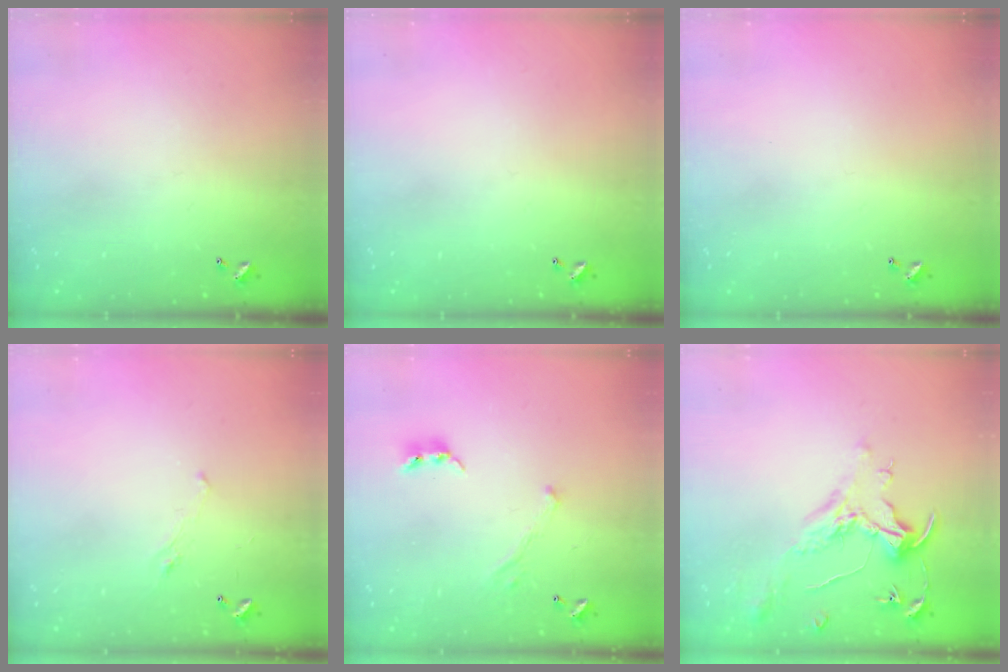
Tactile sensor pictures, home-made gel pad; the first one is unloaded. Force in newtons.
{"total": 0.0}
{"total": 0.0}
{"total": 0.8, "press": 0.1, "slide": 0.8}
{"total": 1.8, "press": 1.6, "slide": 0.9}
{"total": 1.6, "press": 1.4, "slide": 0.7}